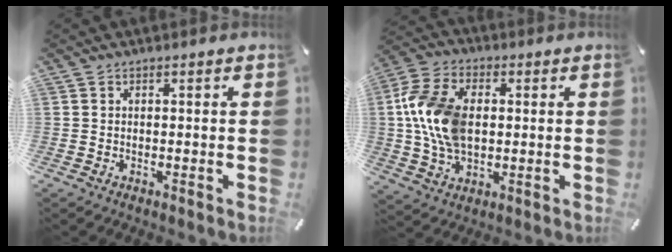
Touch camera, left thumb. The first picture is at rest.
{"total": 14.2, "force": [0.9, 9.7, 10.4], "torque": [-0.240, 0.011, 0.015]}